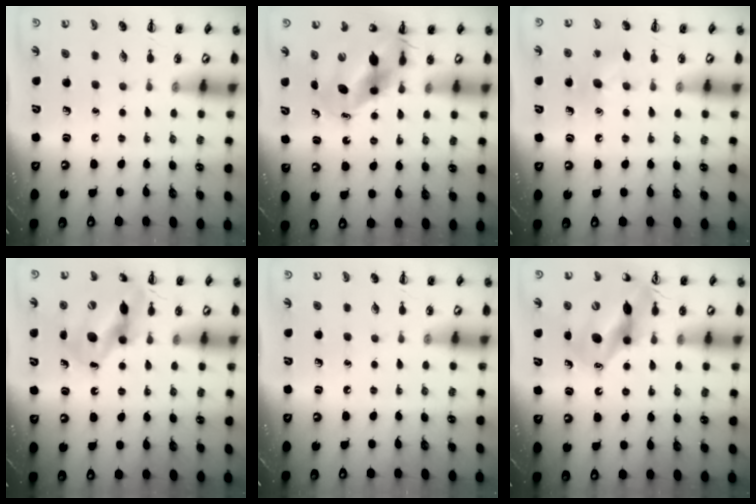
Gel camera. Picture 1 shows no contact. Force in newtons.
{"total": 10.3, "press": 9.9, "slide": 2.9}
{"total": 7.3, "press": 7.1, "slide": 1.6}
{"total": 12.0, "press": 11.6, "slide": 3.0}
{"total": 0.0}
{"total": 13.8, "press": 13.2, "slide": 3.8}